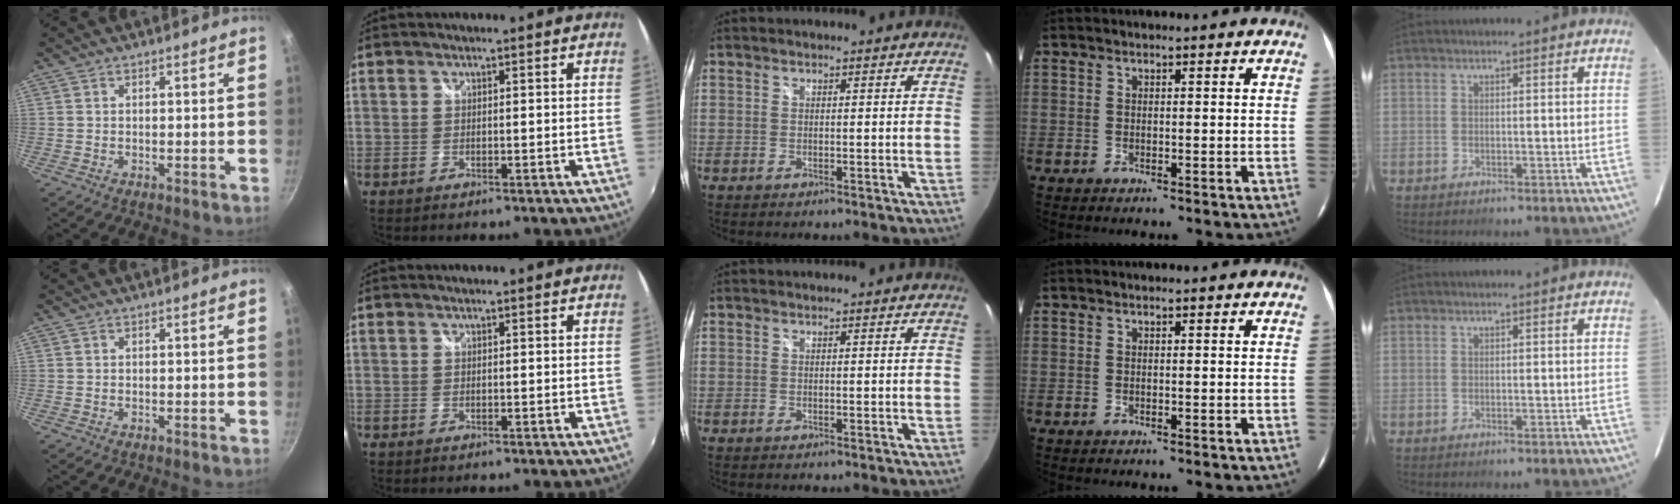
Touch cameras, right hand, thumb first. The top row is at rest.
{}